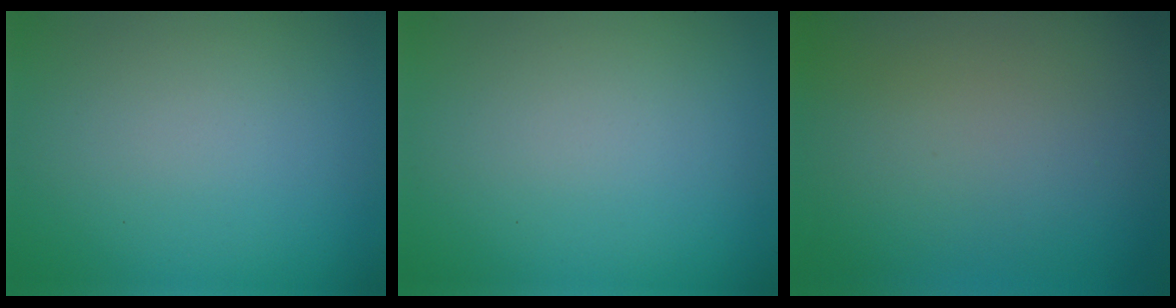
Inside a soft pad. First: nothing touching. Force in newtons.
{"total": 0.0}
{"total": 0.0}